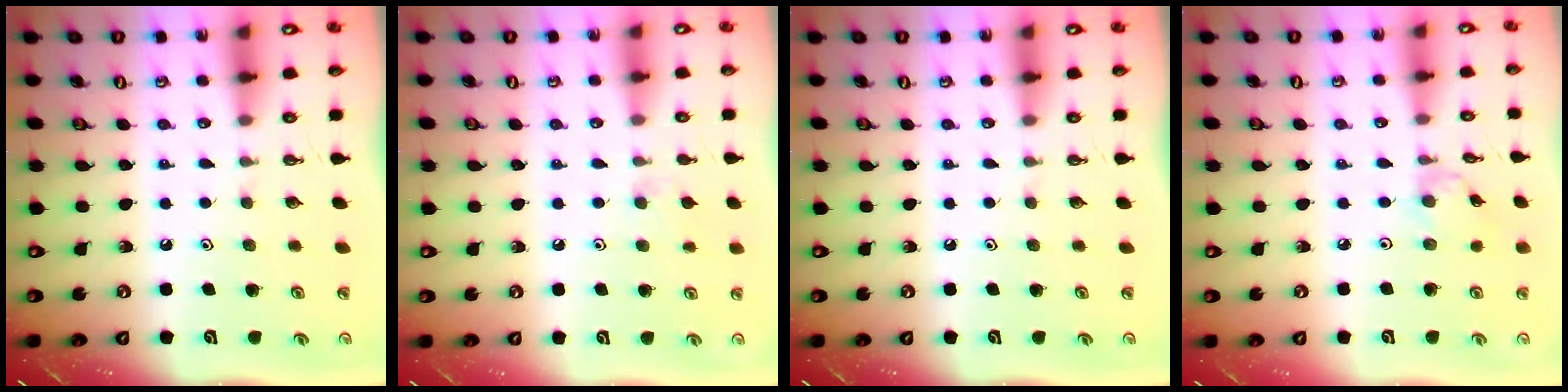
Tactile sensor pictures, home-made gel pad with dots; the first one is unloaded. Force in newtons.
{"total": 4.1, "press": 4.0, "slide": 0.7}
{"total": 0.0}
{"total": 1.7, "press": 1.6, "slide": 0.4}